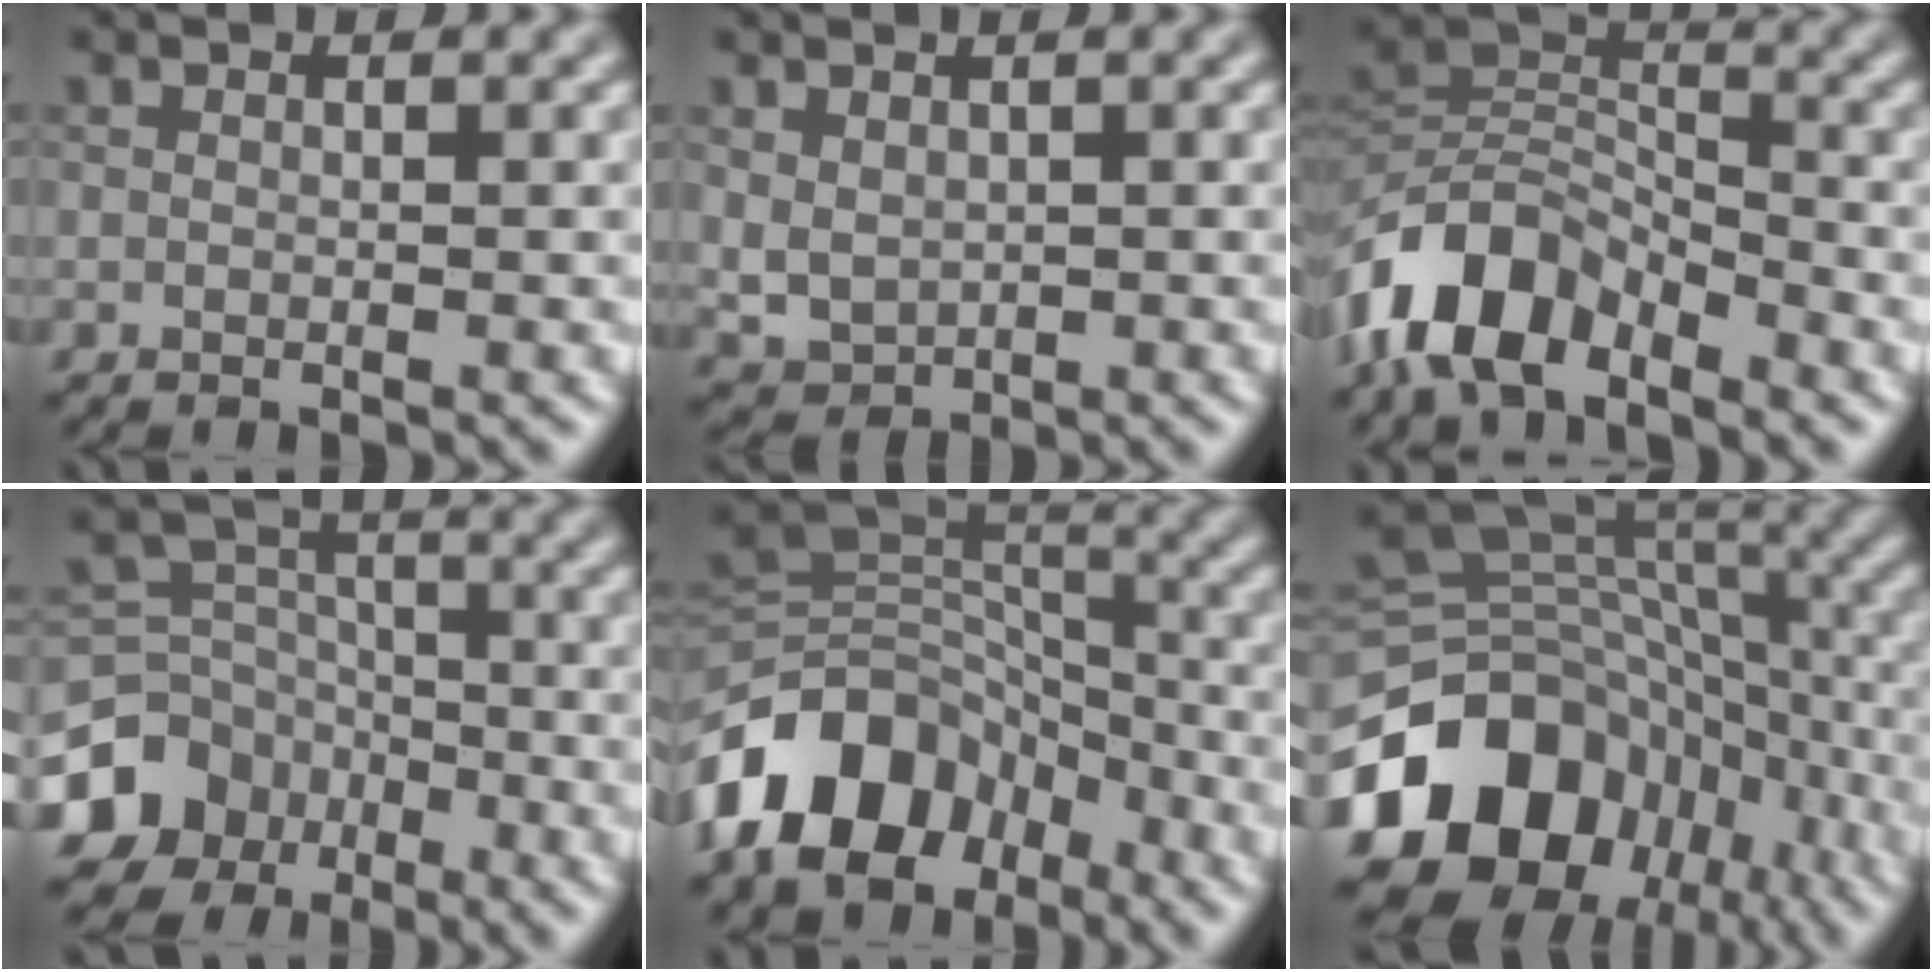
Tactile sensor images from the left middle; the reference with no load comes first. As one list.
[{"total": 2.1, "force": [0.6, 1.6, 1.2], "torque": [-0.029, -0.003, 0.018]}, {"total": 7.6, "force": [-5.1, 3.8, 4.2], "torque": [-0.072, 0.007, -0.105]}, {"total": 11.7, "force": [-6.5, 9.5, 2.3], "torque": [-0.054, -0.037, -0.129]}, {"total": 11.1, "force": [-6.1, 7.3, 5.8], "torque": [-0.103, 0.014, -0.128]}, {"total": 17.2, "force": [-8.4, 13.2, 7.1], "torque": [-0.155, -0.009, -0.130]}]